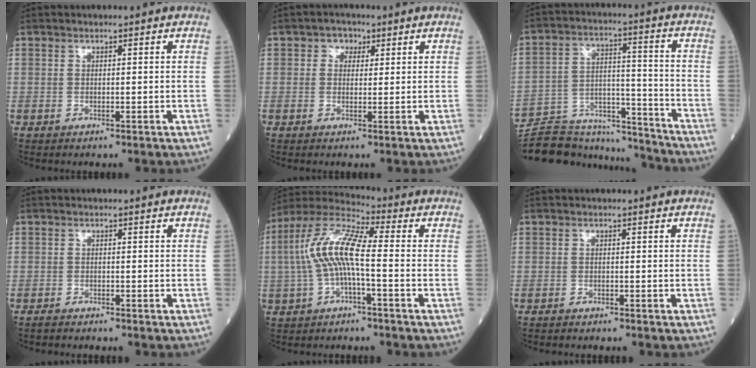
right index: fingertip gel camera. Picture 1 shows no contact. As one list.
[{"total": 2.0, "force": [0.8, 1.7, 0.8], "torque": [-0.009, 0.006, 0.006]}, {"total": 15.0, "force": [-14.6, 3.5, 1.1], "torque": [-0.018, 0.052, -0.231]}, {"total": 1.6, "force": [-1.6, 0.1, 0.3], "torque": [-0.009, -0.004, -0.027]}, {"total": 10.3, "force": [-0.9, 1.9, 10.0], "torque": [-0.214, 0.030, -0.026]}, {"total": 1.5, "force": [-1.4, 0.1, 0.3], "torque": [-0.008, -0.003, -0.023]}]